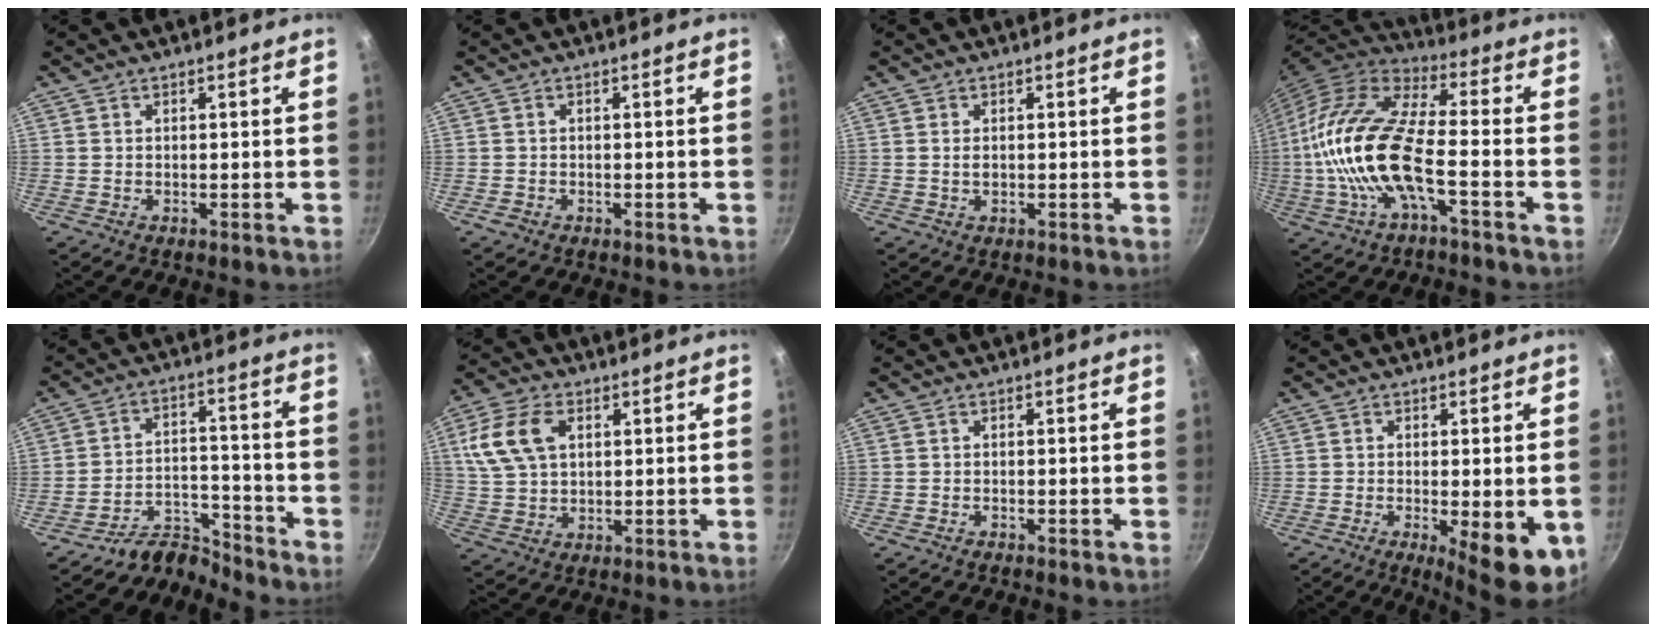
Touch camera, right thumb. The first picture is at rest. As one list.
[{"total": 1.0, "force": [-0.6, 0.7, 0.3], "torque": [-0.004, 0.001, -0.008]}, {"total": 1.4, "force": [0.1, 0.9, 1.0], "torque": [-0.019, 0.001, 0.000]}, {"total": 19.3, "force": [-3.5, 7.8, 17.4], "torque": [-0.344, 0.029, -0.081]}, {"total": 6.9, "force": [-6.8, 1.4, -0.2], "torque": [0.017, 0.074, -0.135]}, {"total": 11.1, "force": [3.4, 7.2, 7.7], "torque": [-0.142, 0.006, 0.066]}, {"total": 0.0}, {"total": 9.4, "force": [-2.6, 2.5, 8.7], "torque": [-0.101, -0.011, -0.025]}]